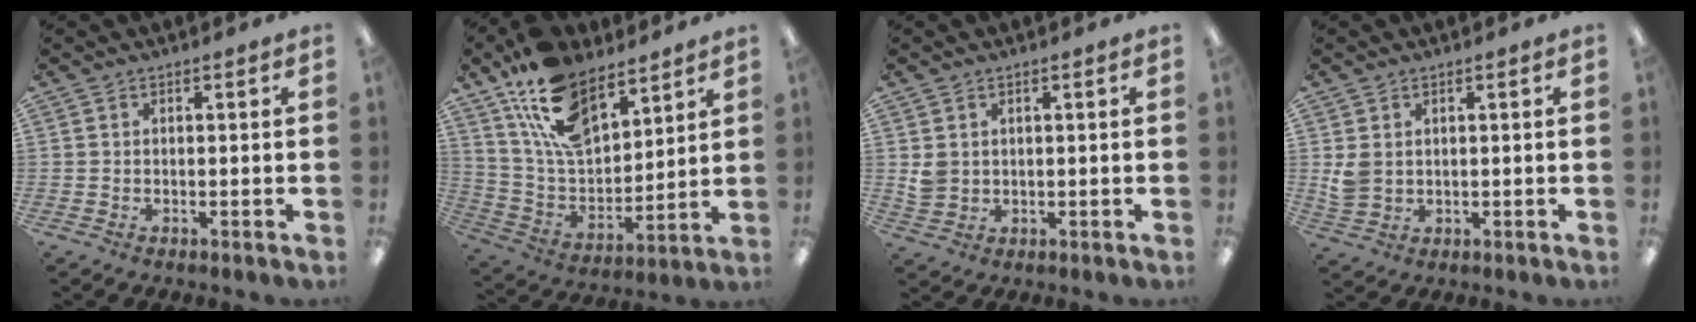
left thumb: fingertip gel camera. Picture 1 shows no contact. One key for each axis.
{"total": 18.0, "fx": 11.8, "fy": 9.1, "fz": 10.2, "tx": -0.202, "ty": -0.052, "tz": 0.221}
{"total": 3.2, "fx": 1.0, "fy": 2.7, "fz": 1.4, "tx": -0.029, "ty": 0.003, "tz": 0.022}
{"total": 3.8, "fx": 1.1, "fy": 2.8, "fz": 2.3, "tx": -0.052, "ty": -0.002, "tz": 0.024}